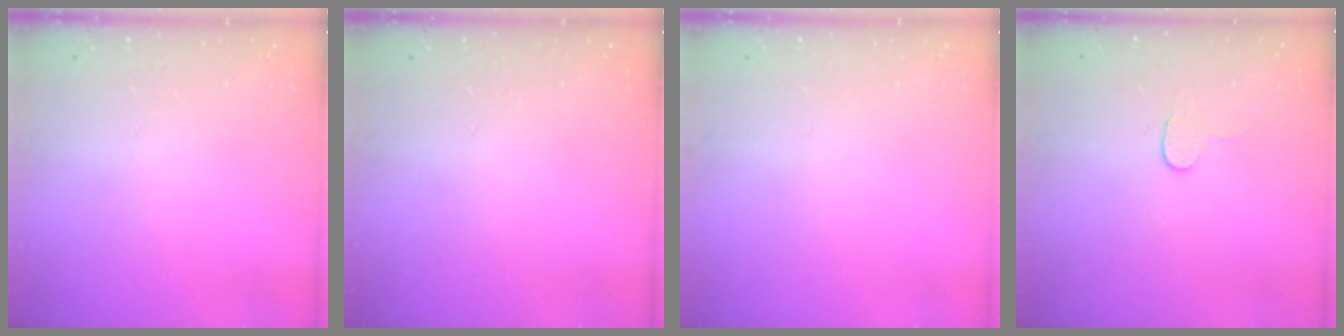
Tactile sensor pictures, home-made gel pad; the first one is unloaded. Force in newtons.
{"total": 0.0}
{"total": 0.0}
{"total": 2.7, "press": 2.7, "slide": 0.2}